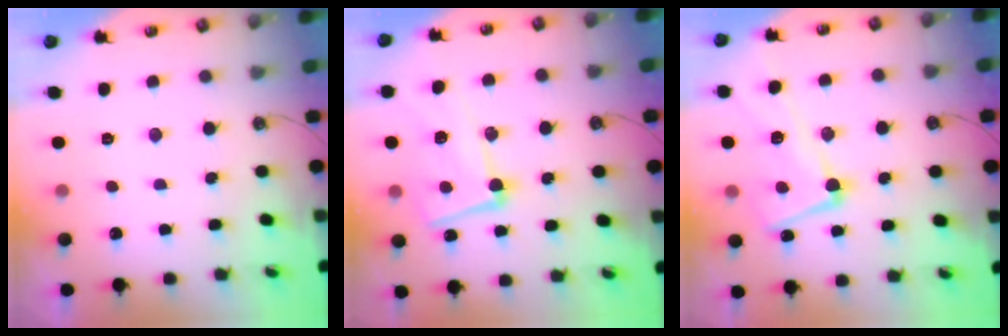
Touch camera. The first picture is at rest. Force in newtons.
{"total": 12.0, "press": 11.8, "slide": 2.1}
{"total": 7.3, "press": 7.1, "slide": 1.4}